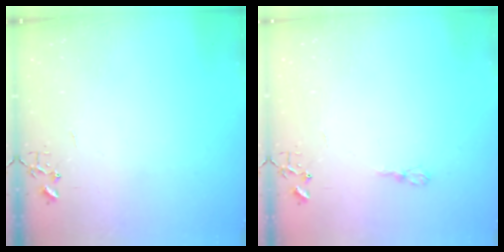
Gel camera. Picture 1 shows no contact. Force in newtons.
{"total": 5.2, "press": 5.1, "slide": 0.5}